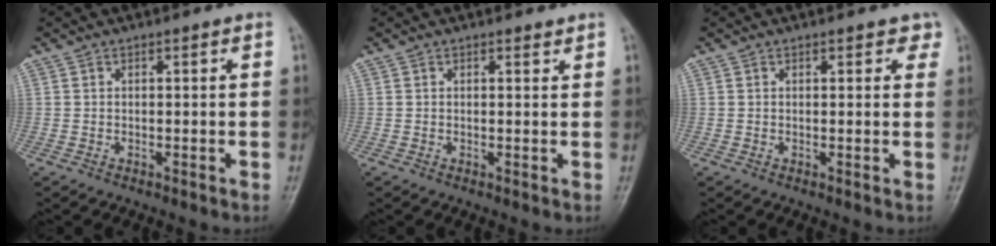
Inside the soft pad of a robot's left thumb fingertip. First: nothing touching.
{"total": 1.1, "force": [0.9, 0.6, 0.4], "torque": [-0.001, -0.006, 0.009]}
{"total": 2.4, "force": [1.5, 1.3, 1.2], "torque": [0.008, -0.004, 0.012]}